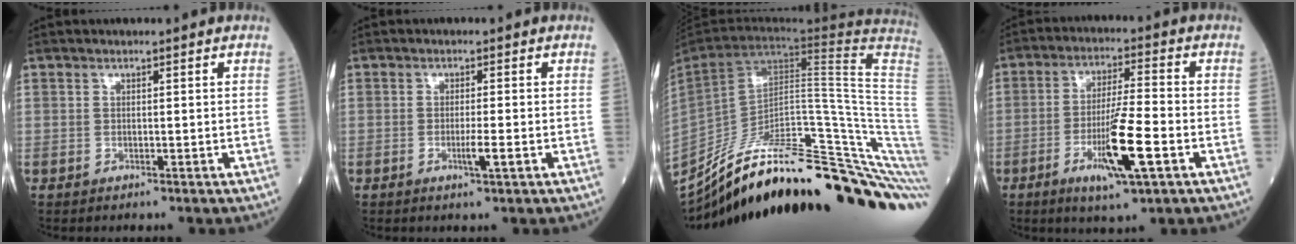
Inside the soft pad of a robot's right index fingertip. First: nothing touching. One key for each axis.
{"total": 2.6, "fx": -0.9, "fy": -0.2, "fz": 2.4, "tx": -0.043, "ty": -0.004, "tz": -0.015}
{"total": 38.0, "fx": -28.2, "fy": 4.3, "fz": 25.1, "tx": -0.259, "ty": -0.037, "tz": -0.391}
{"total": 11.6, "fx": -4.4, "fy": 0.7, "fz": 10.7, "tx": -0.195, "ty": -0.015, "tz": -0.076}